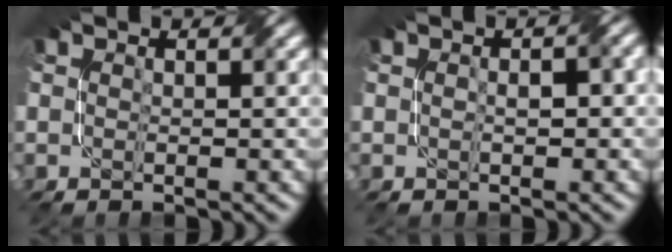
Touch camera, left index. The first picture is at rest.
{"total": 2.0, "force": [0.2, 0.9, 1.8], "torque": [-0.025, -0.002, 0.004]}